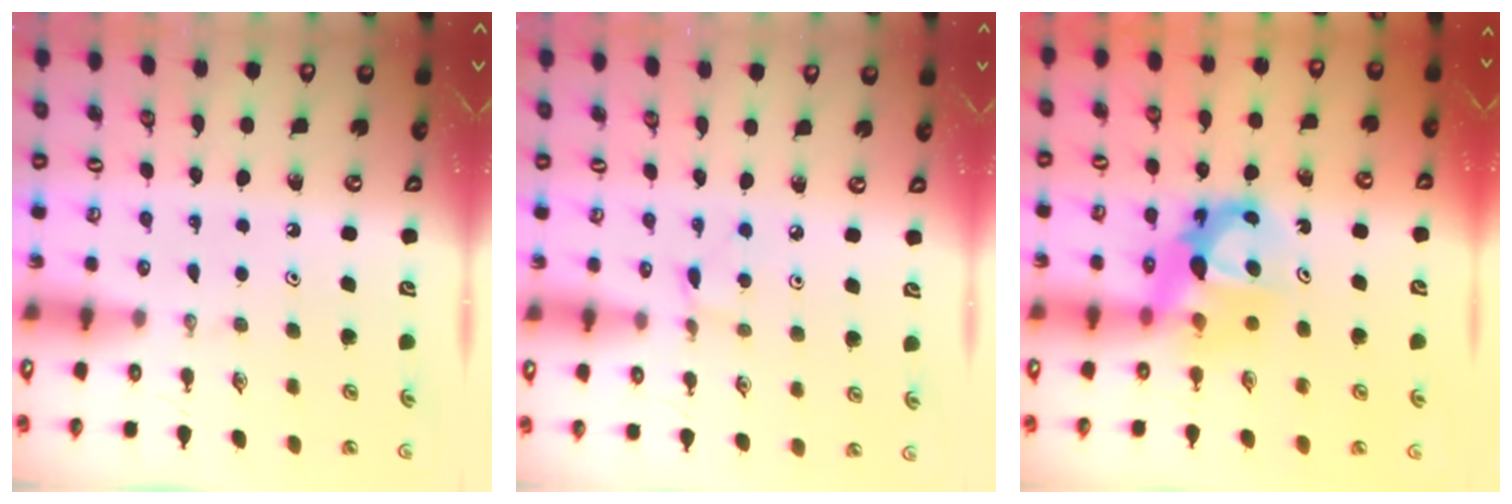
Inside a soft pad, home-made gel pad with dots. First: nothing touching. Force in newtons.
{"total": 2.2, "press": 2.2, "slide": 0.3}
{"total": 8.1, "press": 8.1, "slide": 0.5}